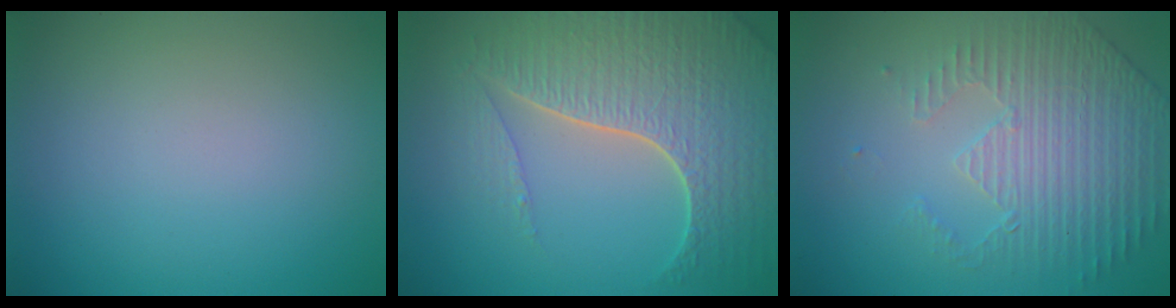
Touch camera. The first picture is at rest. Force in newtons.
{"total": 7.6, "press": 5.6, "slide": 5.1}
{"total": 4.4, "press": 3.3, "slide": 3.0}